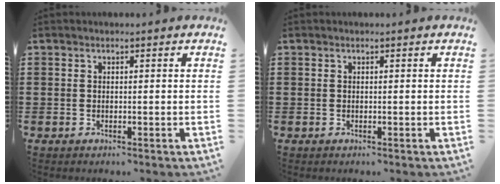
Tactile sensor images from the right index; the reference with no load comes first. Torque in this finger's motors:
{"motor_torque": [0.00, 0.00, 0.00, 0.00]}